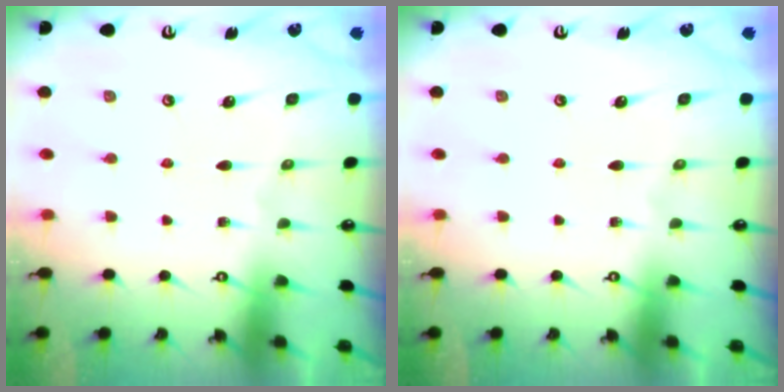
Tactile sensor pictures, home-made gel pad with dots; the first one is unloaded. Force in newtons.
{"total": 0.0}